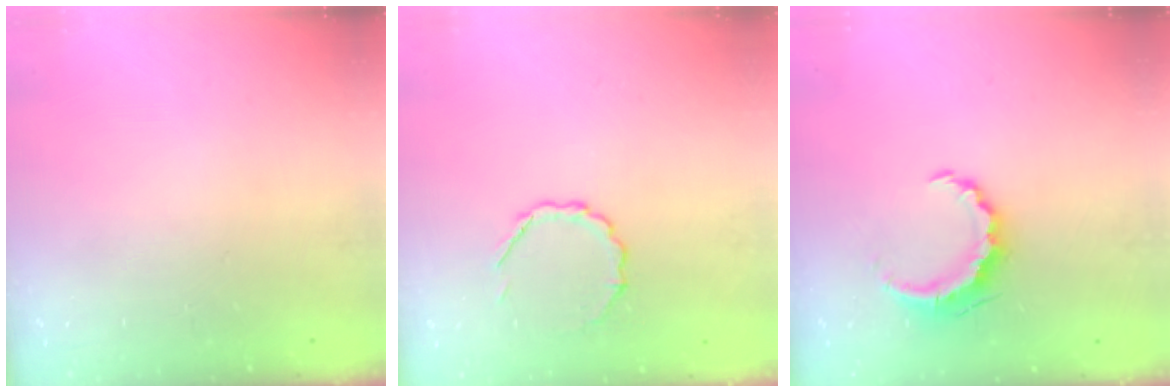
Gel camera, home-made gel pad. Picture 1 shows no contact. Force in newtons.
{"total": 4.5, "press": 4.3, "slide": 1.4}
{"total": 7.6, "press": 7.6, "slide": 0.3}